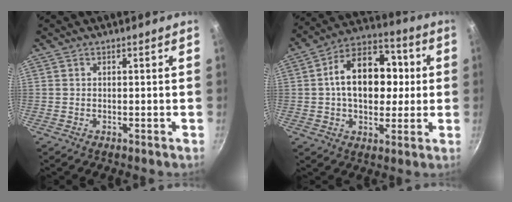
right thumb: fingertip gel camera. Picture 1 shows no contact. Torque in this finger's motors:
{"motor_torque": [0.38, 1.78, 1.17, -0.37, 0.11]}